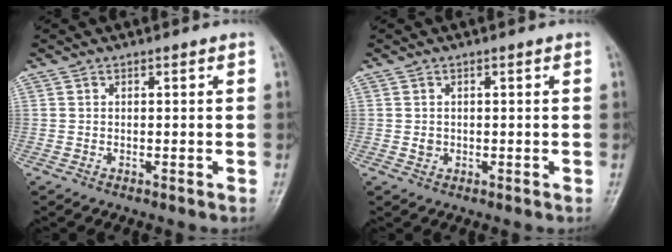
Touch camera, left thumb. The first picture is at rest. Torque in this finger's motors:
{"motor_torque": [-0.47, 0.30, -0.01, -0.02, 0.00]}